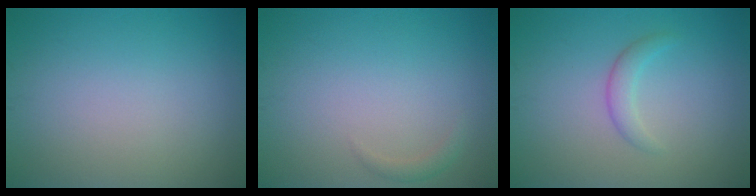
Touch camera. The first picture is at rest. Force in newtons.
{"total": 0.9, "press": 0.9, "slide": 0.1}
{"total": 1.7, "press": 1.7, "slide": 0.2}